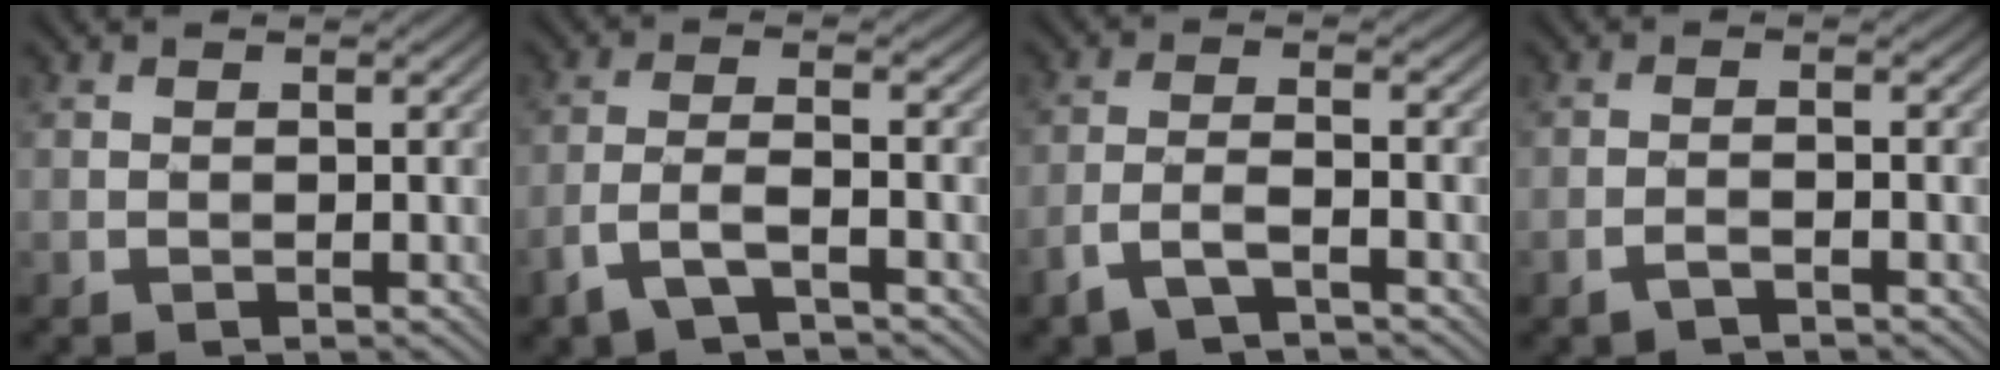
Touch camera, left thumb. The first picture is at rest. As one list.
[{"total": 4.7, "force": [-2.9, 1.2, 3.5], "torque": [-0.077, 0.000, -0.066]}, {"total": 4.2, "force": [-2.8, 1.0, 3.0], "torque": [-0.067, 0.000, -0.065]}, {"total": 1.7, "force": [-1.1, 0.2, 1.2], "torque": [-0.023, 0.008, -0.028]}]